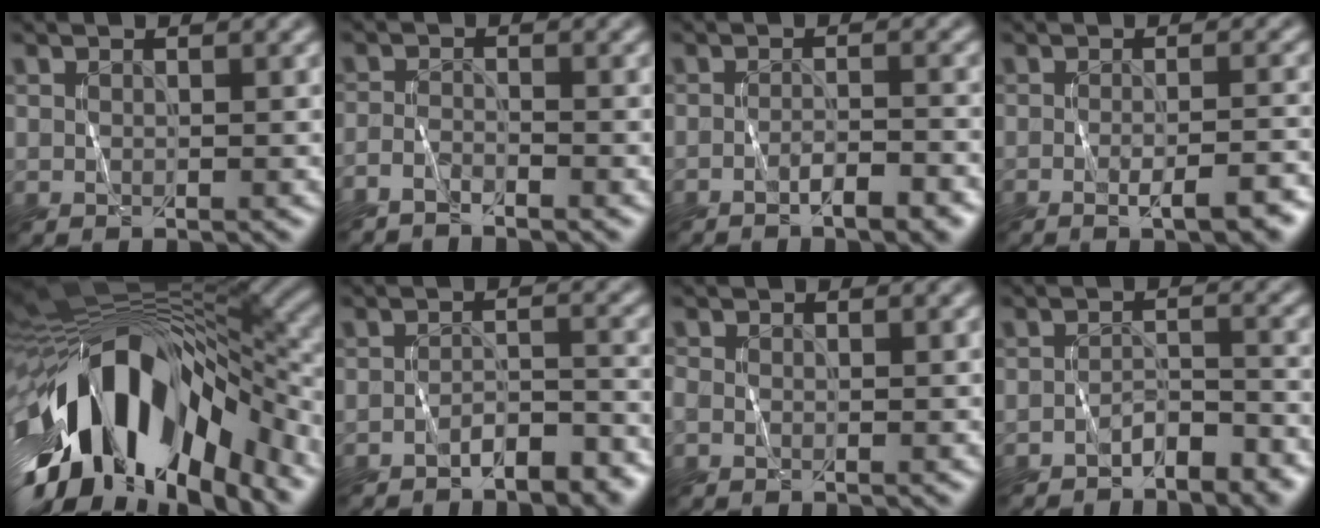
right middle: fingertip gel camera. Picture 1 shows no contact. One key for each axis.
{"total": 1.9, "fx": -1.9, "fy": 0.0, "fz": 0.1, "tx": -0.005, "ty": -0.005, "tz": -0.046}
{"total": 2.9, "fx": -2.0, "fy": 0.6, "fz": 1.9, "tx": -0.022, "ty": 0.006, "tz": -0.033}
{"total": 3.2, "fx": -1.5, "fy": 0.7, "fz": 2.7, "tx": -0.034, "ty": -0.003, "tz": -0.019}
{"total": 16.4, "fx": -7.3, "fy": 8.6, "fz": 11.9, "tx": -0.212, "ty": -0.003, "tz": -0.119}
{"total": 3.3, "fx": -2.8, "fy": 0.9, "fz": 1.6, "tx": -0.020, "ty": 0.008, "tz": -0.044}
{"total": 0.6, "fx": -0.1, "fy": 0.4, "fz": 0.4, "tx": -0.006, "ty": 0.001, "tz": -0.003}
{"total": 2.6, "fx": -2.3, "fy": 0.7, "fz": 0.9, "tx": -0.013, "ty": 0.008, "tz": -0.040}